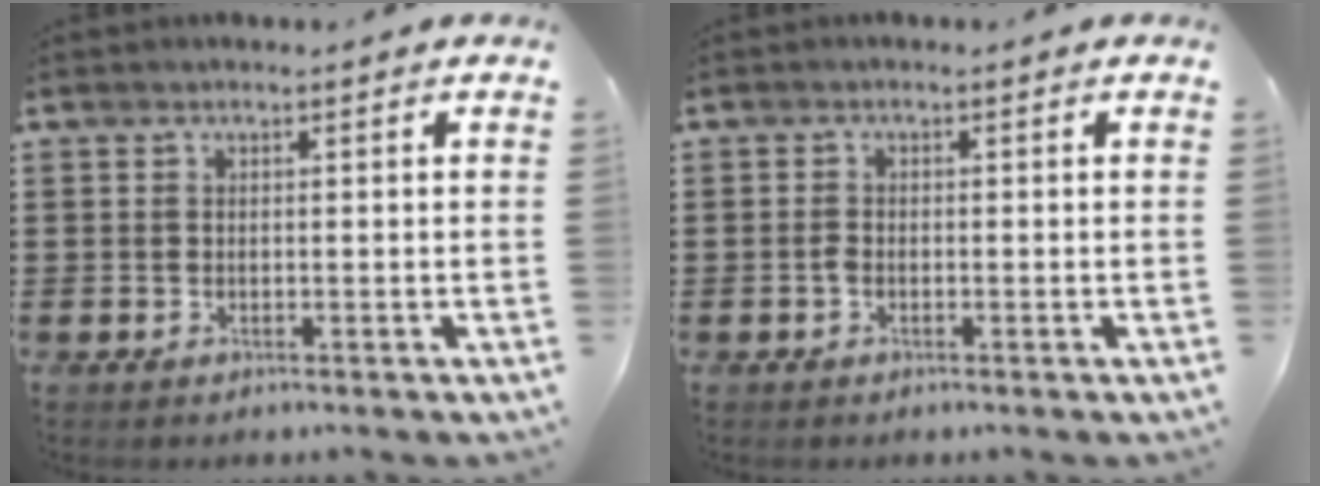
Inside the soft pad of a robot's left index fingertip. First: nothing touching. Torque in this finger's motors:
{"motor_torque": [0.37, 0.21, 0.15, 0.00]}